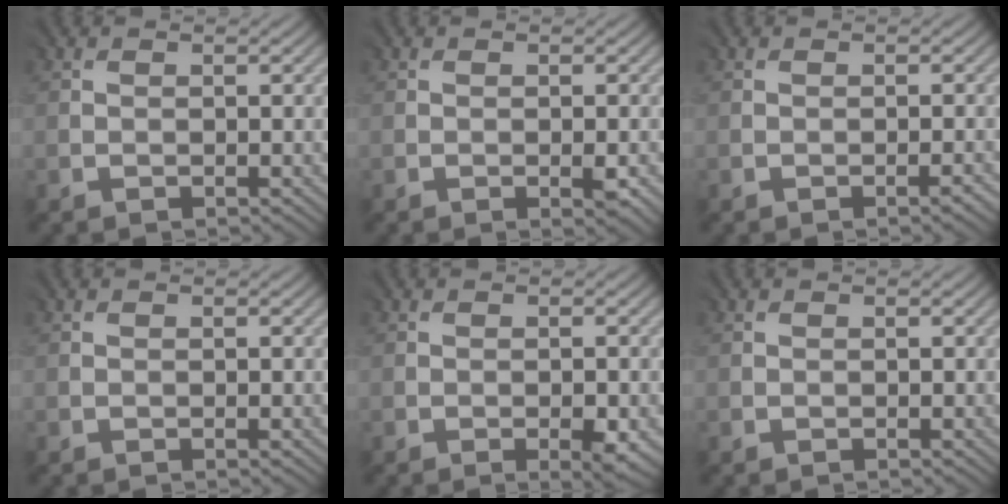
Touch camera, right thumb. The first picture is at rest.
{"total": 1.6, "force": [-0.5, 0.4, 1.5], "torque": [-0.025, -0.005, -0.004]}
{"total": 1.3, "force": [-0.8, -0.1, 0.9], "torque": [-0.014, -0.002, -0.013]}
{"total": 0.0}
{"total": 3.0, "force": [-1.1, 1.0, 2.6], "torque": [-0.044, -0.008, -0.012]}
{"total": 0.0}